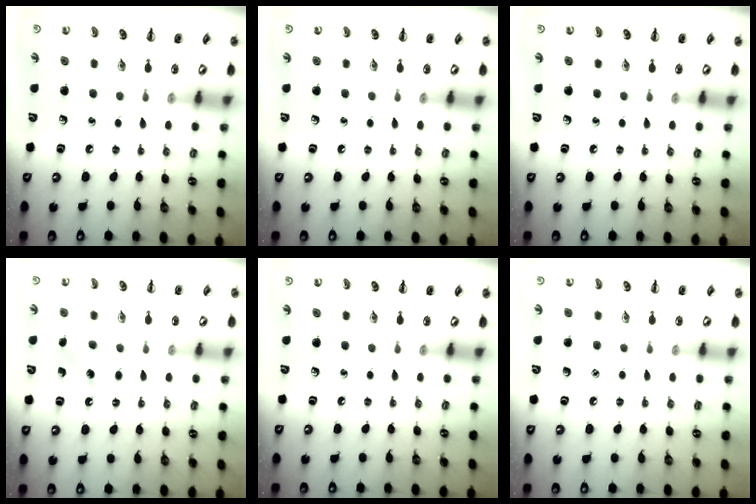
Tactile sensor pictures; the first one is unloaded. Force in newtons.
{"total": 0.0}
{"total": 0.0}
{"total": 5.5, "press": 5.3, "slide": 1.4}
{"total": 0.0}
{"total": 1.5, "press": 1.4, "slide": 0.1}